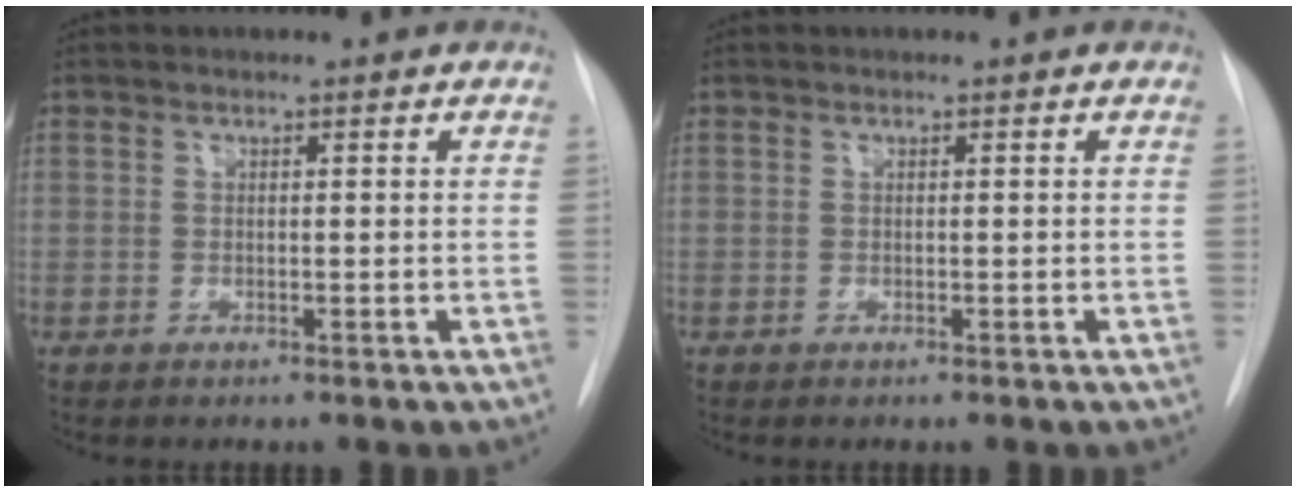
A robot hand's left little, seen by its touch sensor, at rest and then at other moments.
{"total": 0.0}